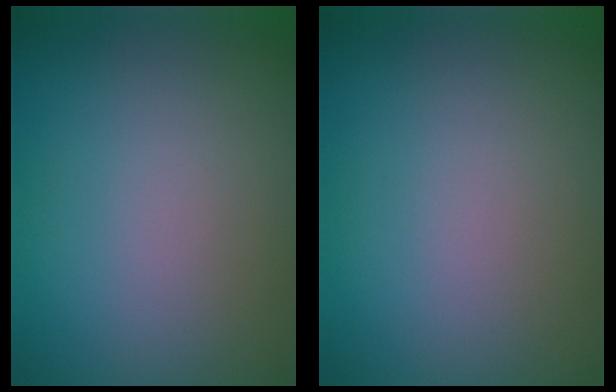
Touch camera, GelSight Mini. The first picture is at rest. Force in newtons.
{"total": 0.0}